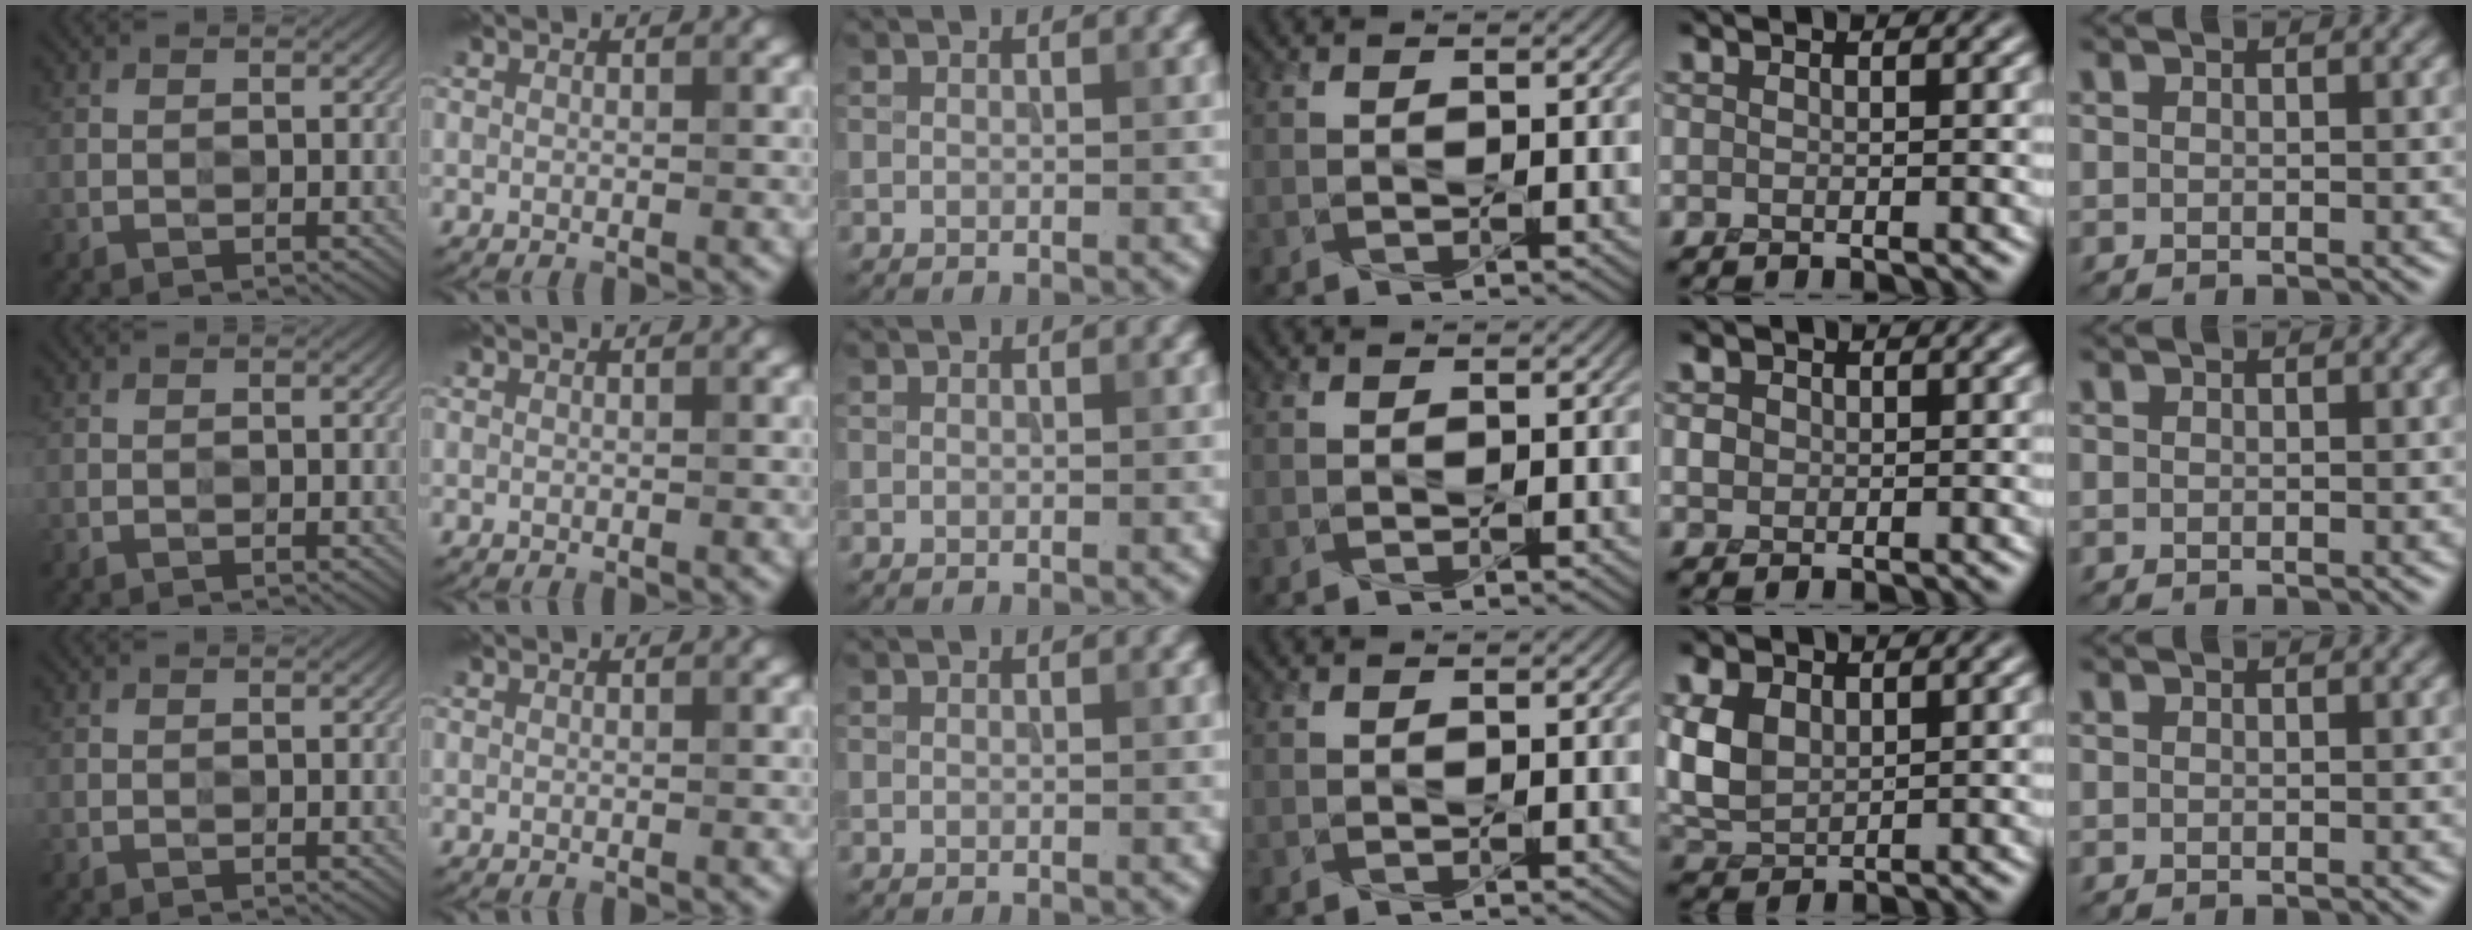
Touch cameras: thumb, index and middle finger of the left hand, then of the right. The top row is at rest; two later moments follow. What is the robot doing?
{"motion": "press", "object": "toy piano key"}